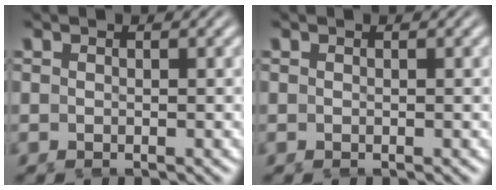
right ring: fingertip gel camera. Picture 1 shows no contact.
{"total": 0.0}